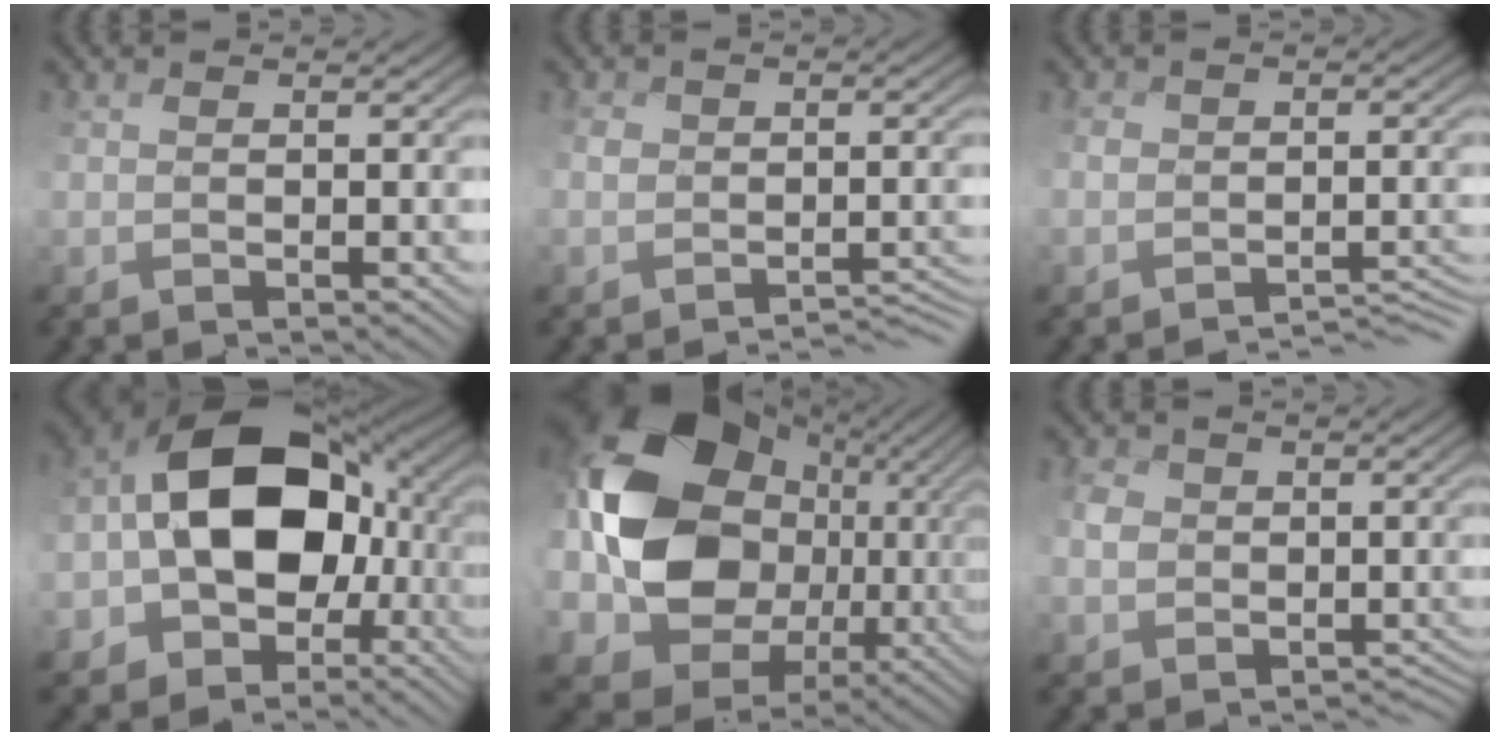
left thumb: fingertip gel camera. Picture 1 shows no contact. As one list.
[{"total": 4.4, "force": [-3.6, 2.4, 1.1], "torque": [-0.006, 0.011, -0.042]}, {"total": 4.6, "force": [-4.0, 1.7, 1.3], "torque": [-0.014, 0.017, -0.056]}, {"total": 16.0, "force": [-0.6, 11.5, 11.1], "torque": [-0.224, 0.011, -0.016]}, {"total": 20.9, "force": [4.0, 16.6, 12.2], "torque": [-0.277, 0.004, 0.096]}, {"total": 4.2, "force": [-1.2, 3.9, 1.0], "torque": [-0.023, 0.003, -0.021]}]